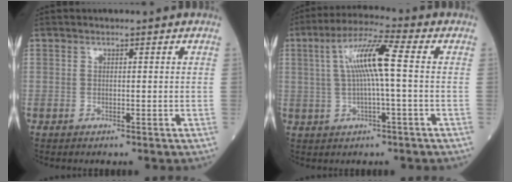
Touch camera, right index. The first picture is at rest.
{"total": 8.9, "force": [1.0, 0.4, 8.8], "torque": [-0.172, 0.020, 0.018]}